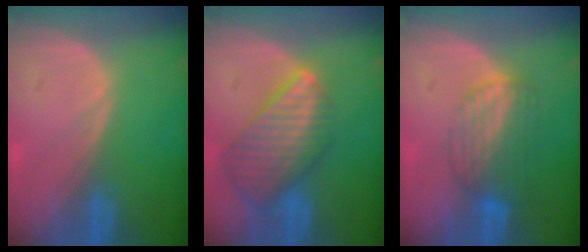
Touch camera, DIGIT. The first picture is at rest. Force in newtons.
{"total": 9.2, "press": 8.0, "slide": 4.5}
{"total": 6.9, "press": 6.0, "slide": 3.5}